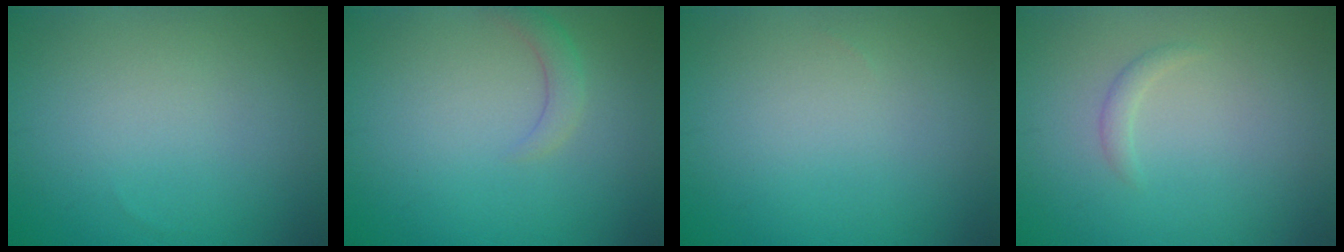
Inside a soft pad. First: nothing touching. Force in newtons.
{"total": 1.5, "press": 1.5, "slide": 0.2}
{"total": 0.0}
{"total": 0.9, "press": 0.9, "slide": 0.1}